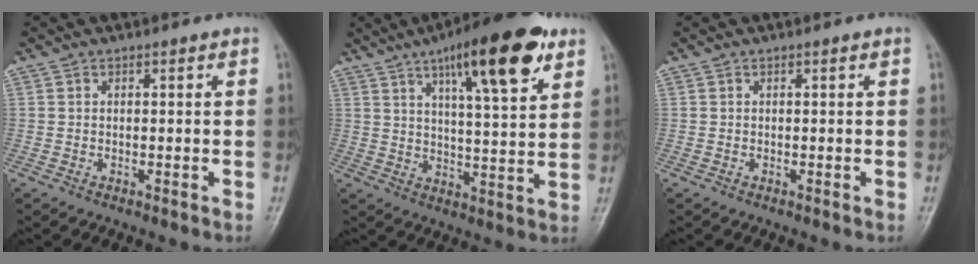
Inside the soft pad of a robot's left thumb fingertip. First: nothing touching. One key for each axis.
{"total": 17.1, "fx": 9.2, "fy": 4.4, "fz": 13.7, "tx": -0.188, "ty": -0.031, "tz": 0.140}
{"total": 0.0}